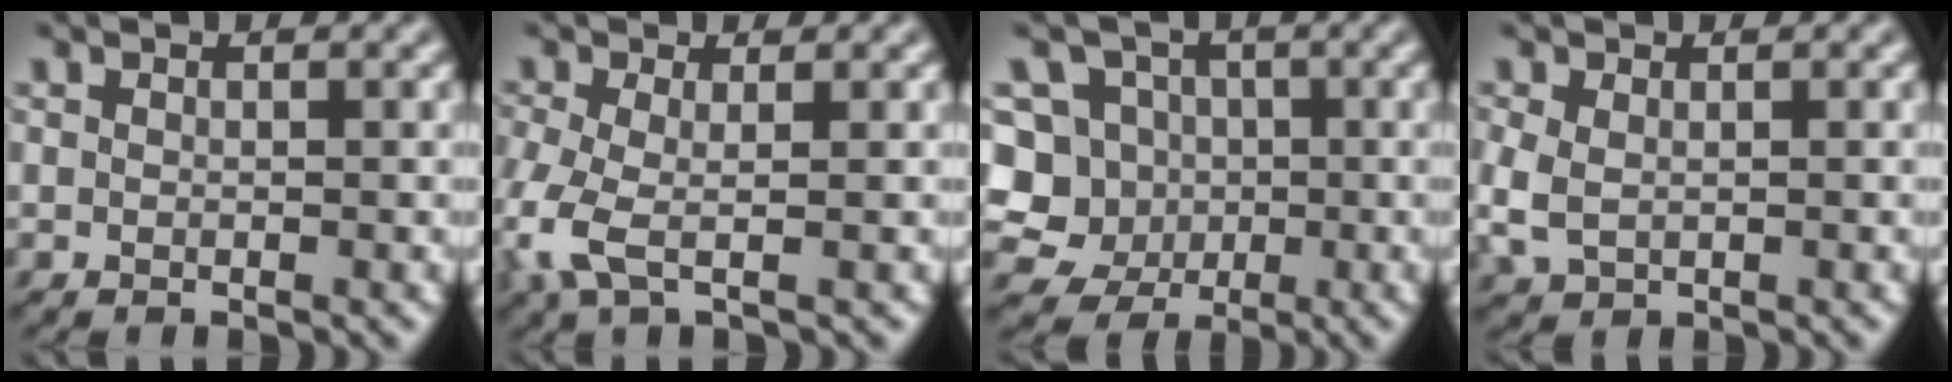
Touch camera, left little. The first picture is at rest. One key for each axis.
{"total": 4.2, "fx": -1.4, "fy": 1.8, "fz": 3.5, "tx": -0.106, "ty": -0.002, "tz": -0.033}
{"total": 10.0, "fx": -1.2, "fy": 9.4, "fz": 3.2, "tx": -0.088, "ty": 0.039, "tz": -0.057}
{"total": 2.9, "fx": -0.2, "fy": 2.0, "fz": 2.1, "tx": -0.071, "ty": -0.003, "tz": -0.002}